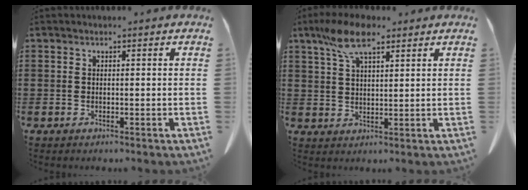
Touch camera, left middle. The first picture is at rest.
{"total": 7.6, "force": [4.8, 2.5, 5.3], "torque": [-0.116, 0.002, 0.089]}